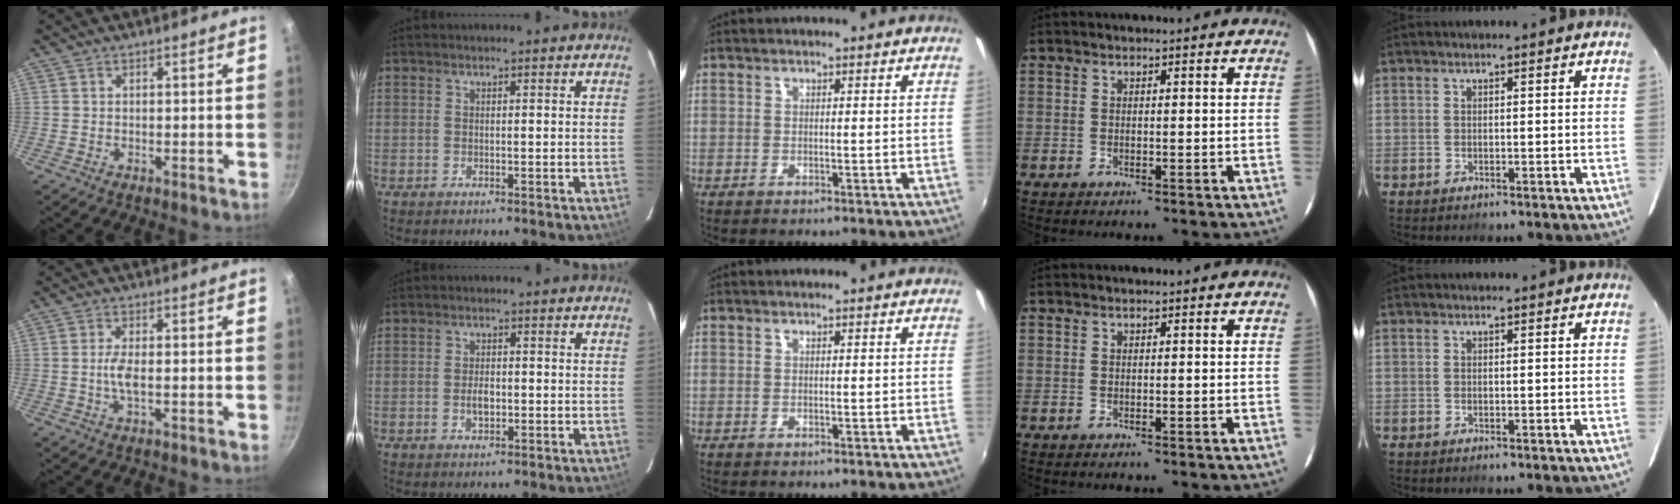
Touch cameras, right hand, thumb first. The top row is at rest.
{"thumb": {"total": 3.2, "force": [-0.4, 1.0, 3.0], "torque": [-0.070, 0.000, -0.013]}, "index": {"total": 2.7, "force": [-0.4, 1.6, 2.2], "torque": [-0.039, 0.002, -0.006]}}